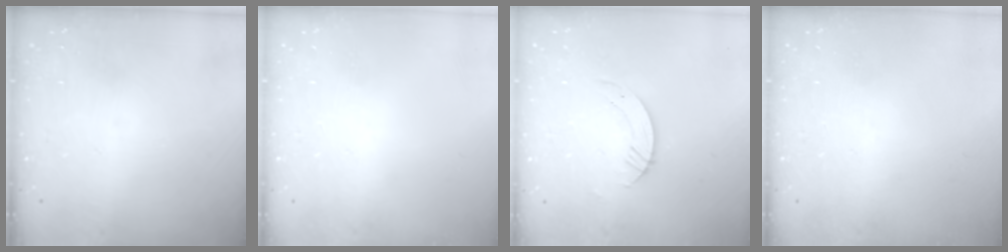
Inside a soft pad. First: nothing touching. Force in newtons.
{"total": 0.0}
{"total": 3.8, "press": 3.8, "slide": 0.4}
{"total": 0.0}